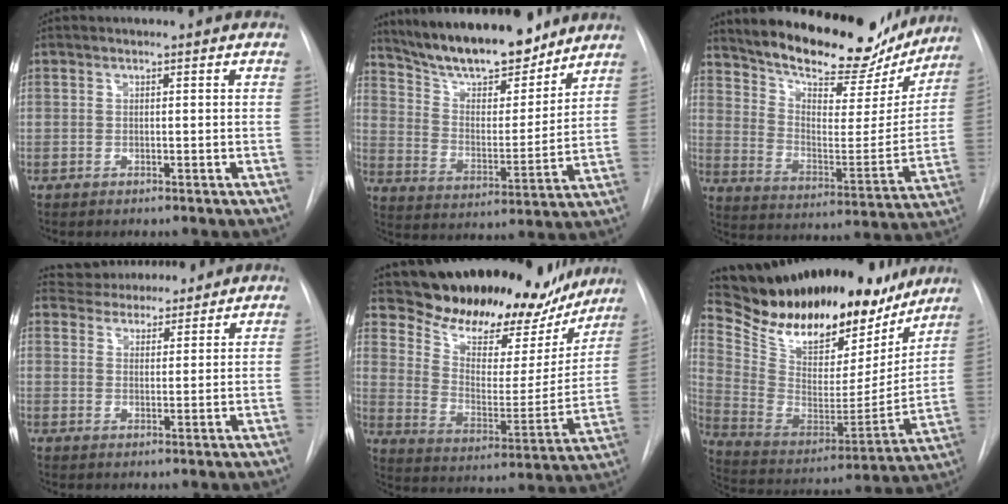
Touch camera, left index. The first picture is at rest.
{"total": 17.3, "force": [15.0, 4.0, 7.6], "torque": [-0.122, -0.003, 0.248]}
{"total": 22.9, "force": [19.8, 7.1, 9.0], "torque": [-0.143, -0.015, 0.278]}
{"total": 9.0, "force": [8.4, 3.0, 1.5], "torque": [-0.015, 0.021, 0.119]}
{"total": 22.9, "force": [20.0, 8.5, 7.2], "torque": [-0.107, -0.025, 0.277]}
{"total": 28.4, "force": [23.8, 9.7, 12.1], "torque": [-0.223, -0.014, 0.357]}